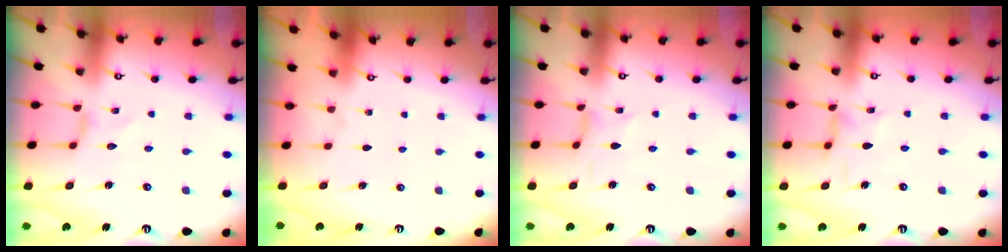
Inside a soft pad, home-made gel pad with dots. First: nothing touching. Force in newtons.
{"total": 0.0}
{"total": 0.0}
{"total": 2.0, "press": 2.0, "slide": 0.2}